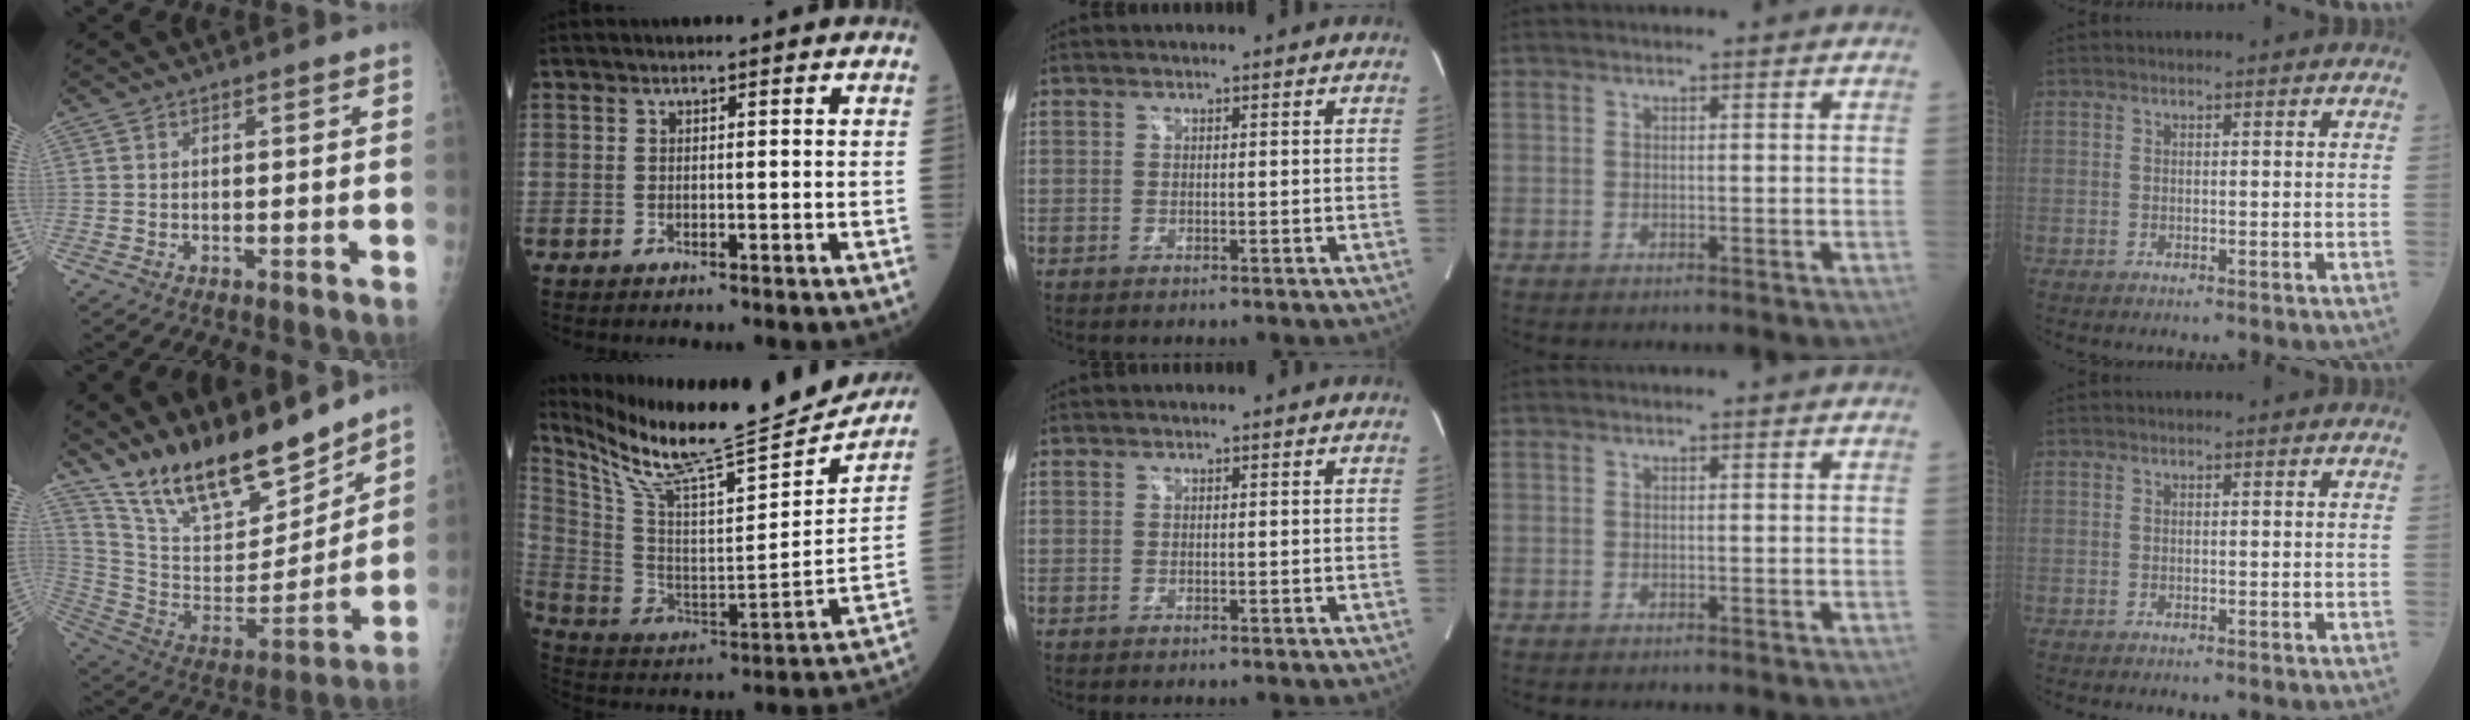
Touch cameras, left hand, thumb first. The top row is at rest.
{"thumb": {"total": 20.8, "force": [17.2, 6.5, 9.7], "torque": [-0.132, -0.096, 0.310]}, "index": {"total": 24.8, "force": [22.7, 1.0, 10.0], "torque": [-0.185, -0.062, 0.353]}}